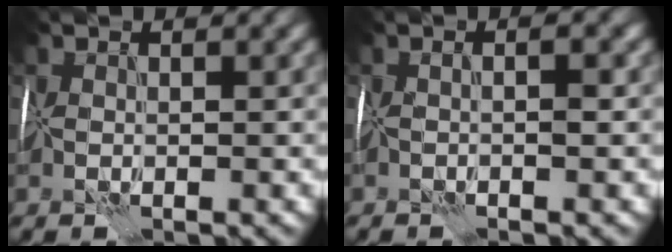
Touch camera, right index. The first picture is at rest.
{"total": 1.2, "force": [-0.4, -0.1, 1.1], "torque": [-0.014, 0.000, -0.010]}